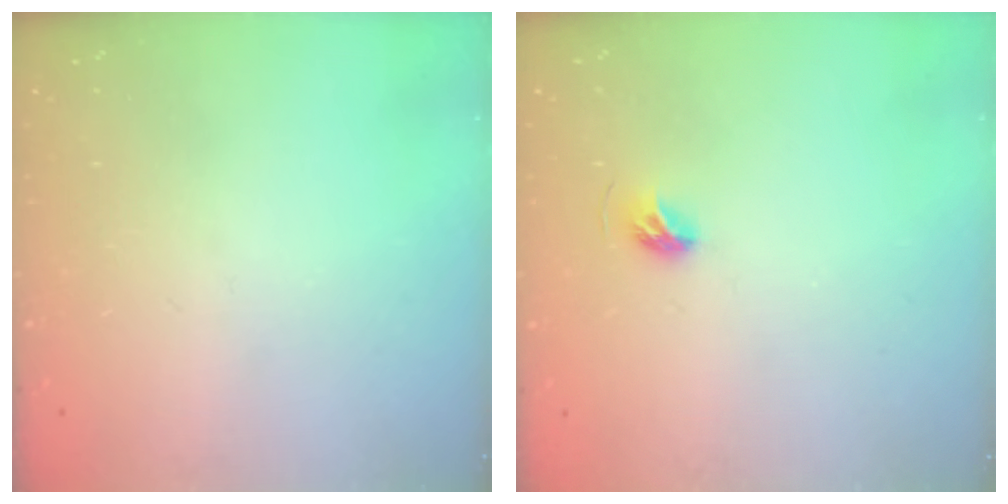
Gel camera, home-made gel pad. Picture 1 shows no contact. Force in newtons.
{"total": 4.9, "press": 4.8, "slide": 1.1}